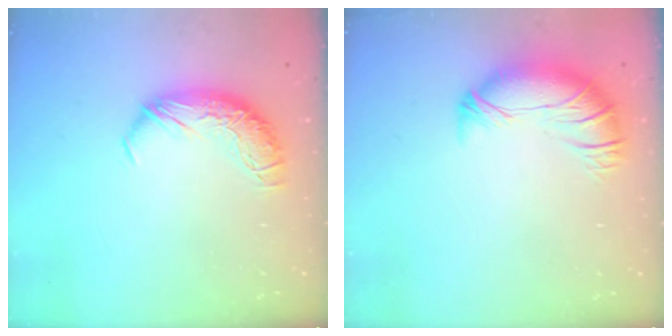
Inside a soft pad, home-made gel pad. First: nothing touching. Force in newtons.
{"total": 3.3, "press": 2.0, "slide": 2.6}